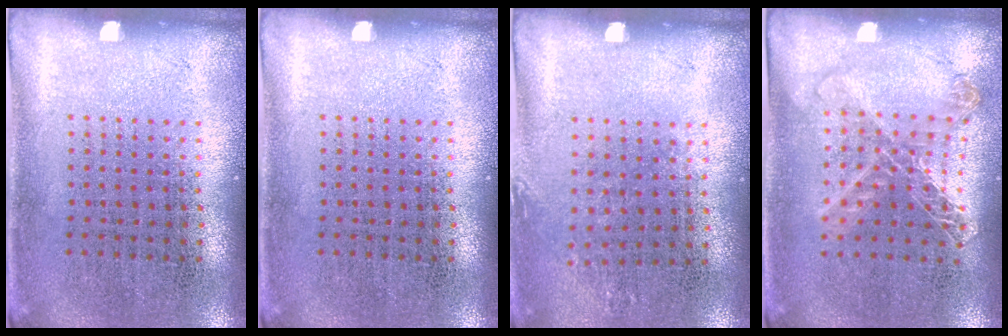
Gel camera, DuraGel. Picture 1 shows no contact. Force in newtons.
{"total": 0.0}
{"total": 0.7, "press": 0.7, "slide": 0.2}
{"total": 1.2, "press": 1.1, "slide": 0.2}